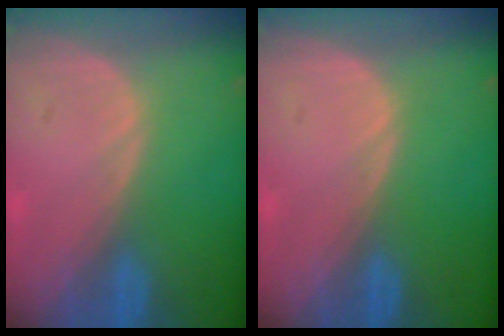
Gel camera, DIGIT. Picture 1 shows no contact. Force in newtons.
{"total": 0.0}